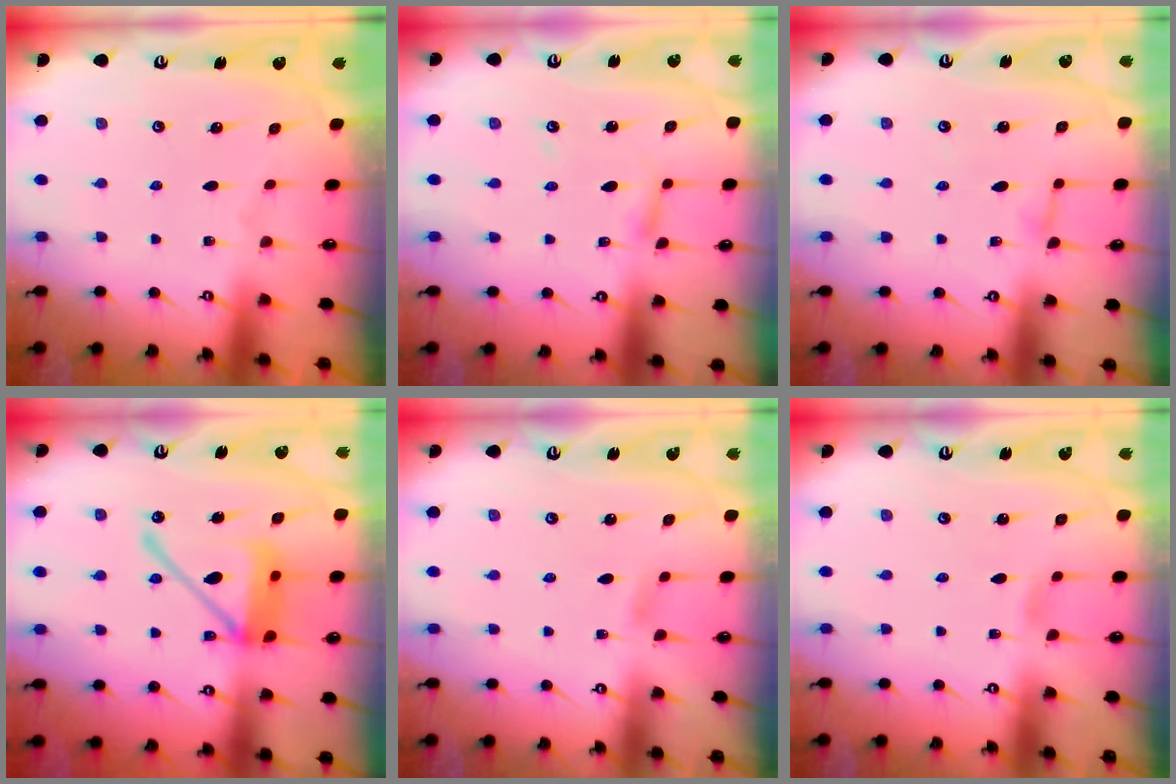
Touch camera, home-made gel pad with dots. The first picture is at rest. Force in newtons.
{"total": 2.8, "press": 2.7, "slide": 0.3}
{"total": 3.1, "press": 3.1, "slide": 0.3}
{"total": 16.3, "press": 16.2, "slide": 2.2}
{"total": 3.5, "press": 3.4, "slide": 0.6}
{"total": 2.9, "press": 2.9, "slide": 0.3}